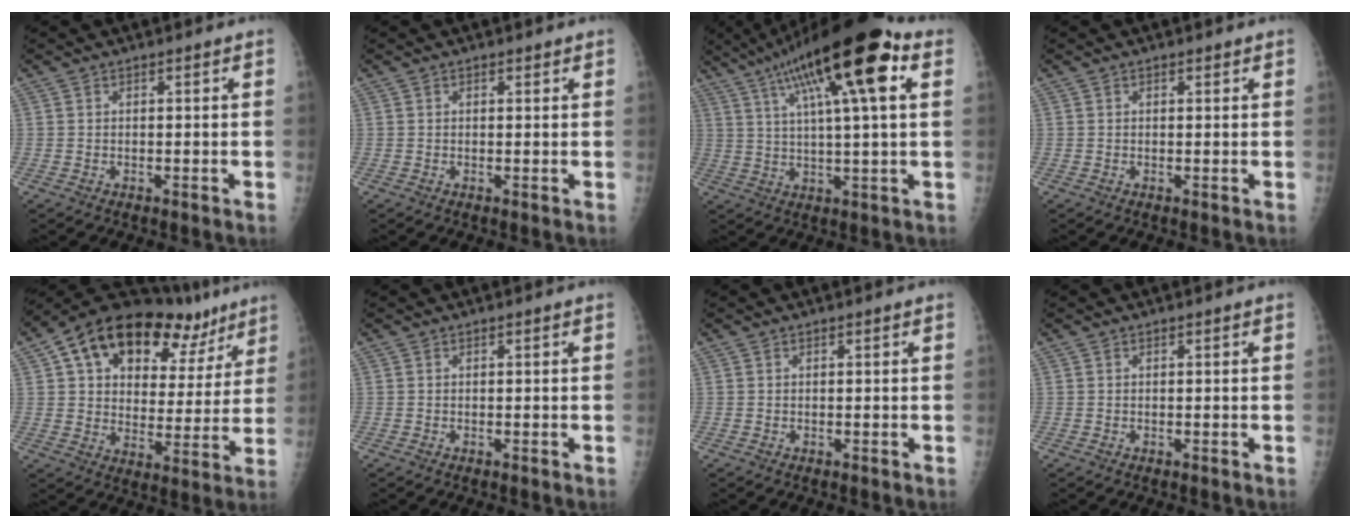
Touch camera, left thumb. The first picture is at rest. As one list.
[{"total": 1.0, "force": [0.6, 0.5, 0.5], "torque": [-0.003, -0.002, 0.006]}, {"total": 20.5, "force": [8.9, 4.2, 18.0], "torque": [-0.299, 0.012, 0.141]}, {"total": 0.8, "force": [0.5, 0.4, 0.5], "torque": [-0.003, -0.001, 0.005]}, {"total": 24.9, "force": [13.6, 14.1, 15.4], "torque": [-0.199, 0.012, 0.215]}, {"total": 0.0}, {"total": 0.0}, {"total": 0.0}]